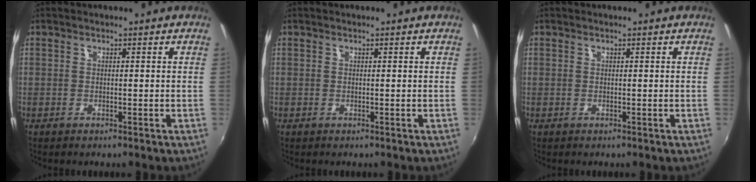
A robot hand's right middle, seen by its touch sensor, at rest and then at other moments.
{"total": 0.0}
{"total": 0.0}